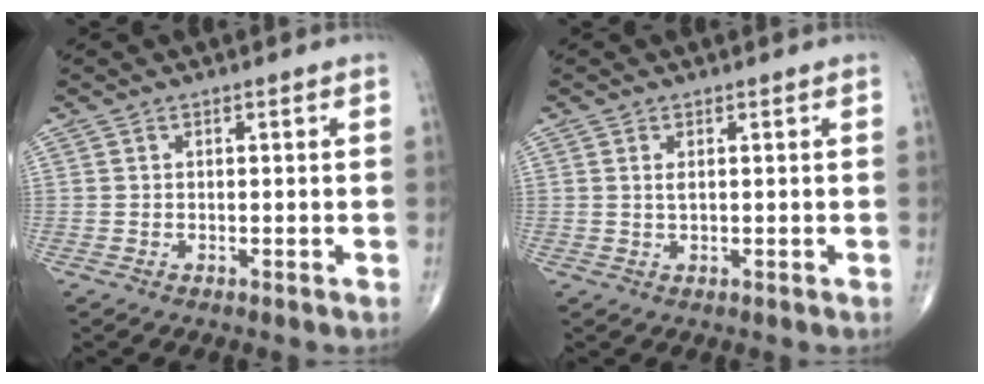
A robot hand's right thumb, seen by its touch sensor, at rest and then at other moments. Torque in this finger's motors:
{"motor_torque": [-0.23, -0.27, 0.08, 0.22, -0.04]}